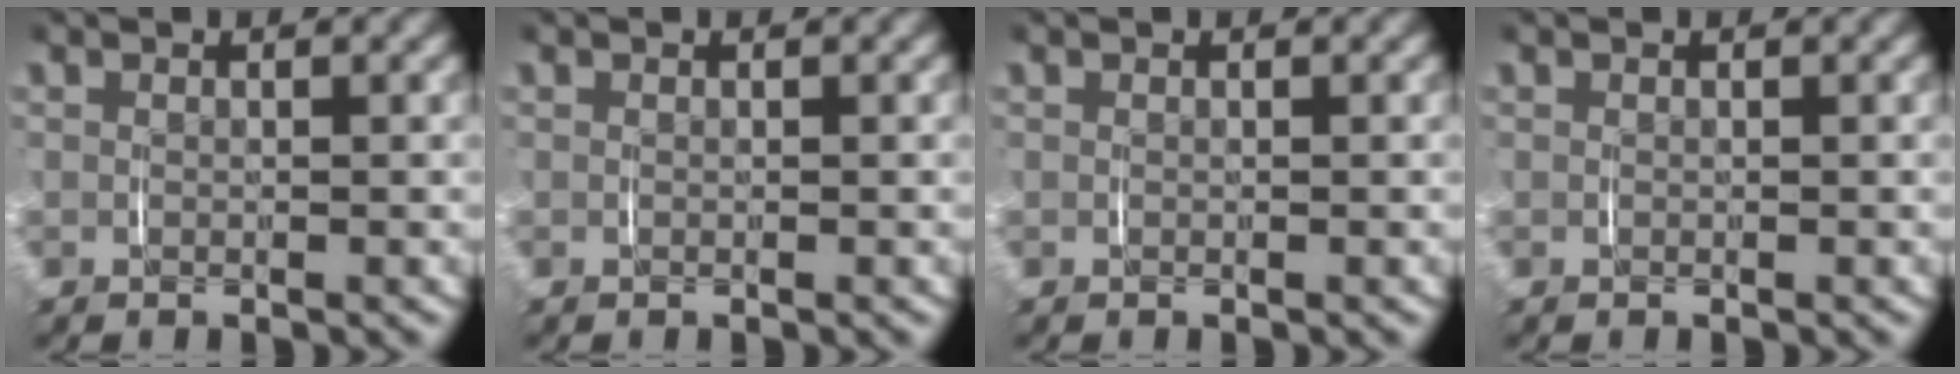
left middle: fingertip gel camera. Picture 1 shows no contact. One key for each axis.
{"total": 0.0}
{"total": 0.0}
{"total": 0.0}